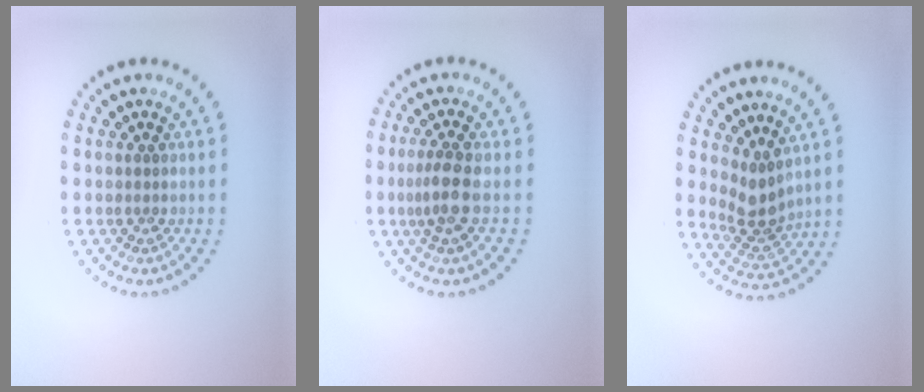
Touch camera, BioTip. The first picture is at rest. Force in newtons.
{"total": 2.6, "press": 2.1, "slide": 1.4}
{"total": 2.9, "press": 2.1, "slide": 1.9}